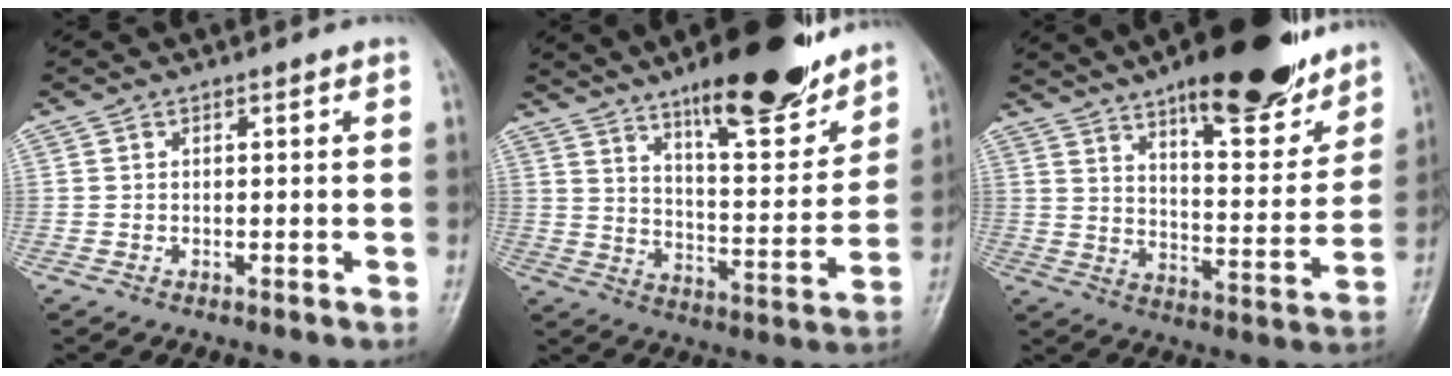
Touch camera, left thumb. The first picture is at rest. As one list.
[{"total": 19.8, "force": [14.1, 5.2, 12.9], "torque": [-0.152, -0.080, 0.222]}, {"total": 22.5, "force": [15.6, 7.0, 14.5], "torque": [-0.172, -0.070, 0.236]}]